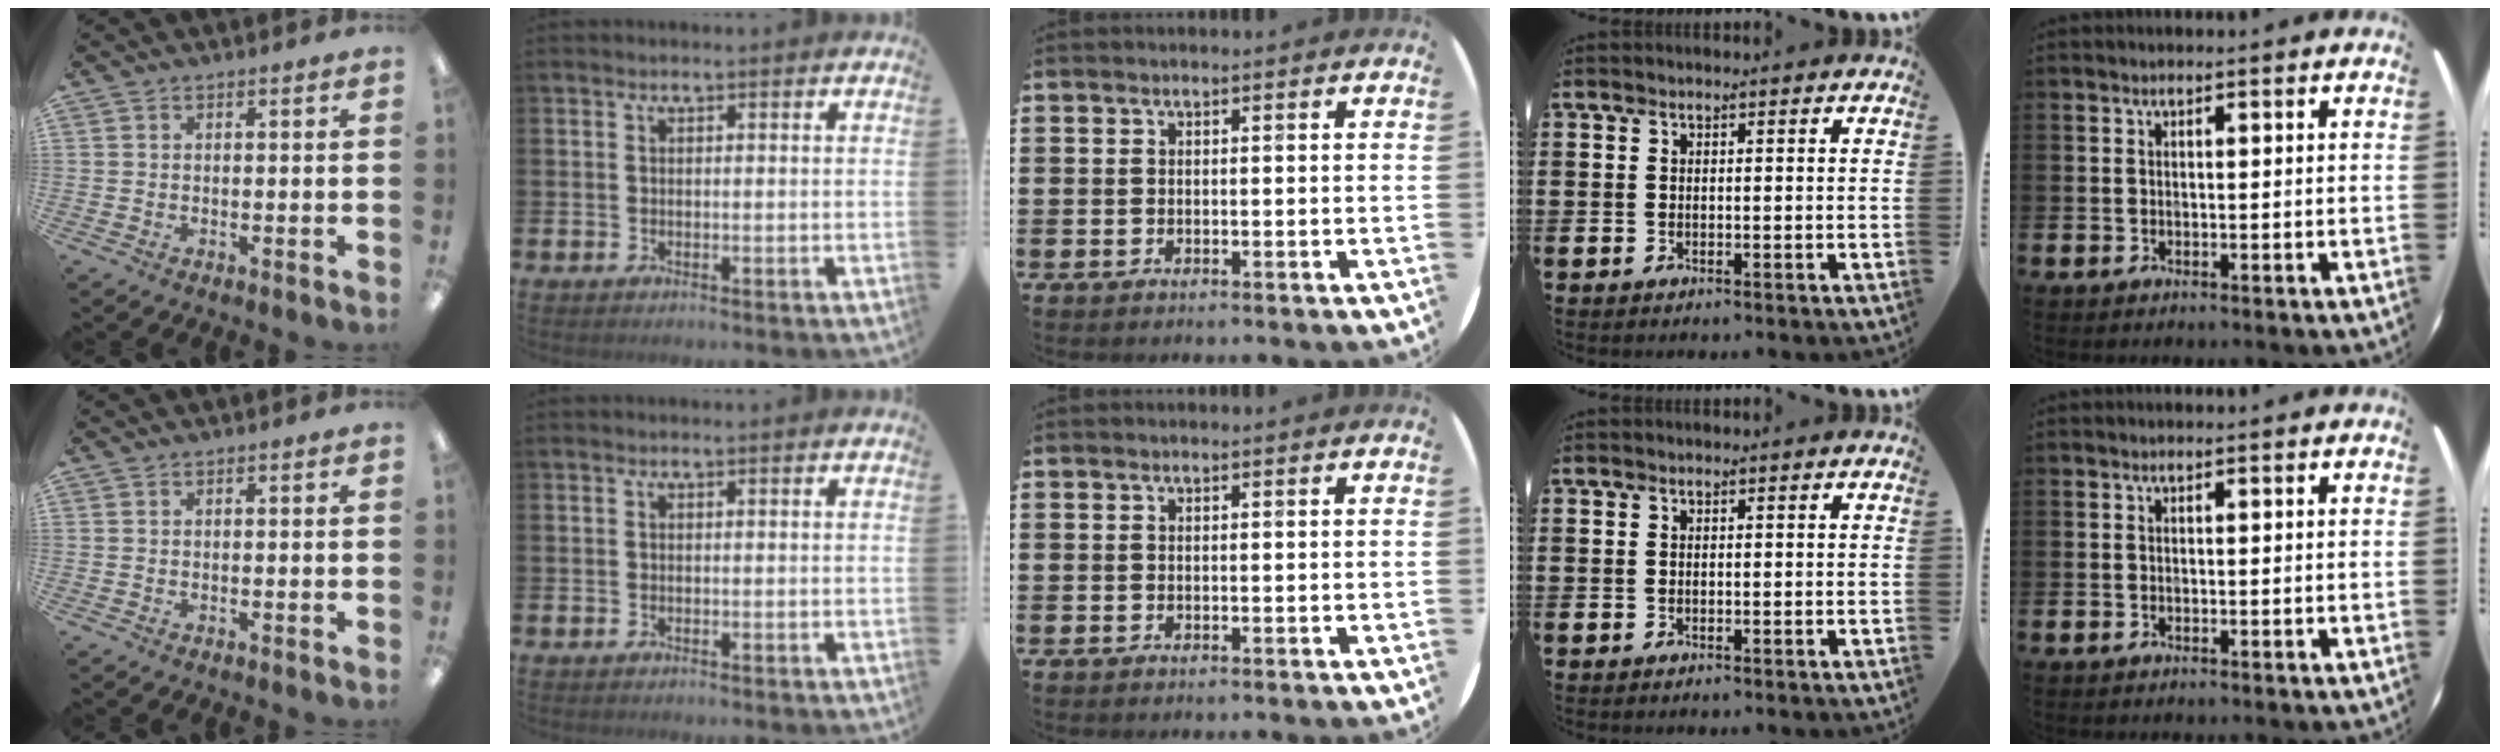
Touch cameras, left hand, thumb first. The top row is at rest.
{}